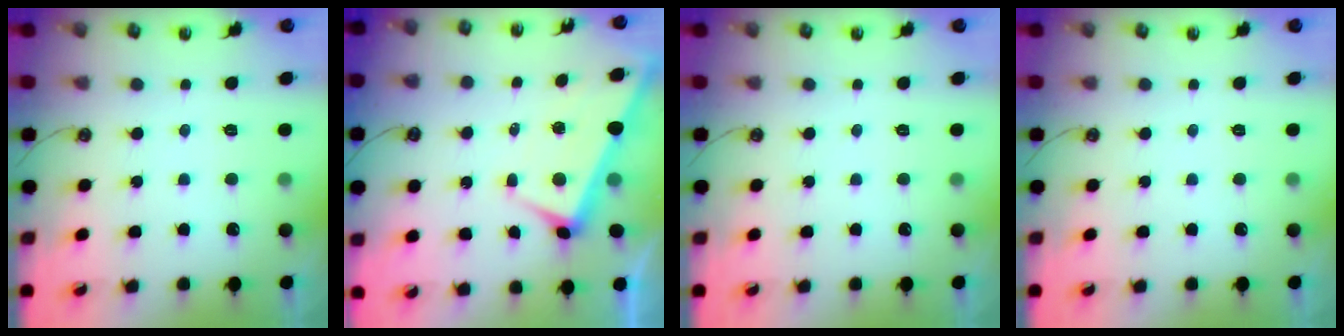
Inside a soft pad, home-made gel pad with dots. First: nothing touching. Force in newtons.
{"total": 3.0, "press": 2.9, "slide": 0.6}
{"total": 0.0}
{"total": 0.0}